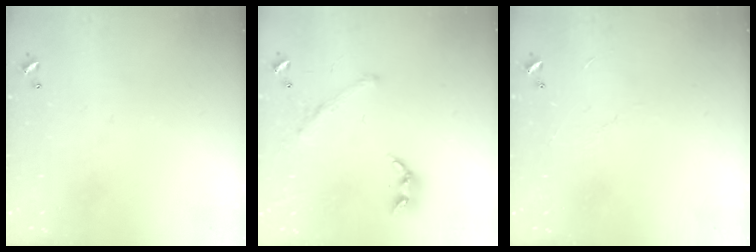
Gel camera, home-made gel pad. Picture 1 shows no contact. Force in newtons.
{"total": 1.5, "press": 1.0, "slide": 1.2}
{"total": 4.5, "press": 4.5, "slide": 0.5}